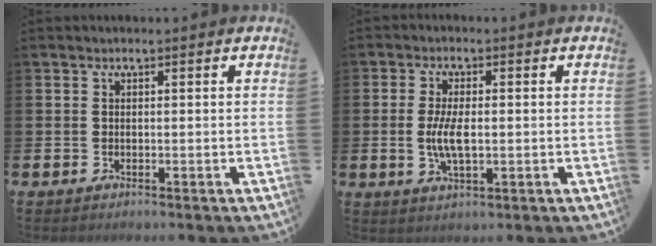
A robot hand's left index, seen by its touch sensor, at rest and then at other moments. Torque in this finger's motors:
{"motor_torque": [0.75, -0.27, 0.22, 0.14]}